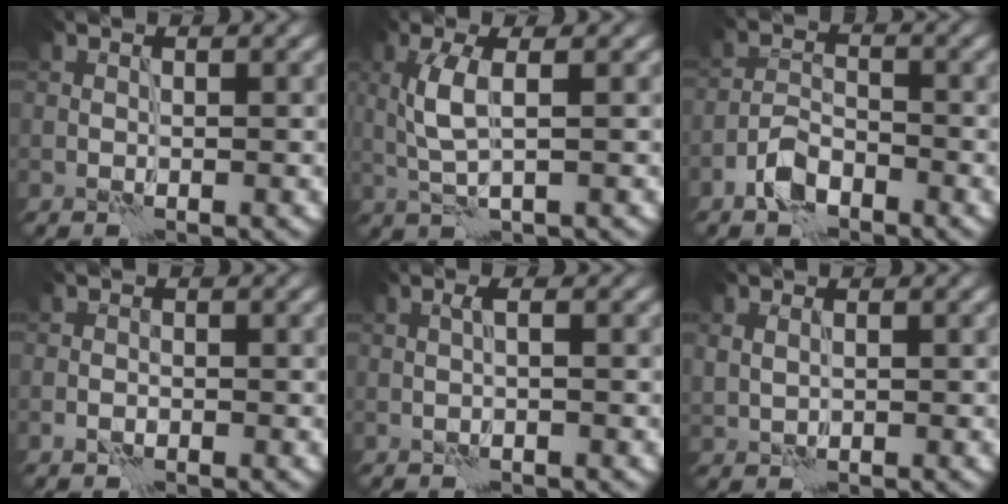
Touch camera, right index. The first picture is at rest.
{"total": 3.3, "force": [0.5, 0.7, 3.1], "torque": [-0.072, 0.000, 0.012]}
{"total": 3.1, "force": [-2.2, 1.4, 1.7], "torque": [-0.032, 0.007, -0.050]}
{"total": 0.8, "force": [-0.5, 0.5, 0.4], "torque": [-0.006, 0.002, -0.011]}
{"total": 1.0, "force": [0.0, 0.0, 1.0], "torque": [-0.021, 0.004, -0.002]}
{"total": 1.1, "force": [0.3, 0.8, 0.7], "torque": [-0.016, -0.001, 0.010]}